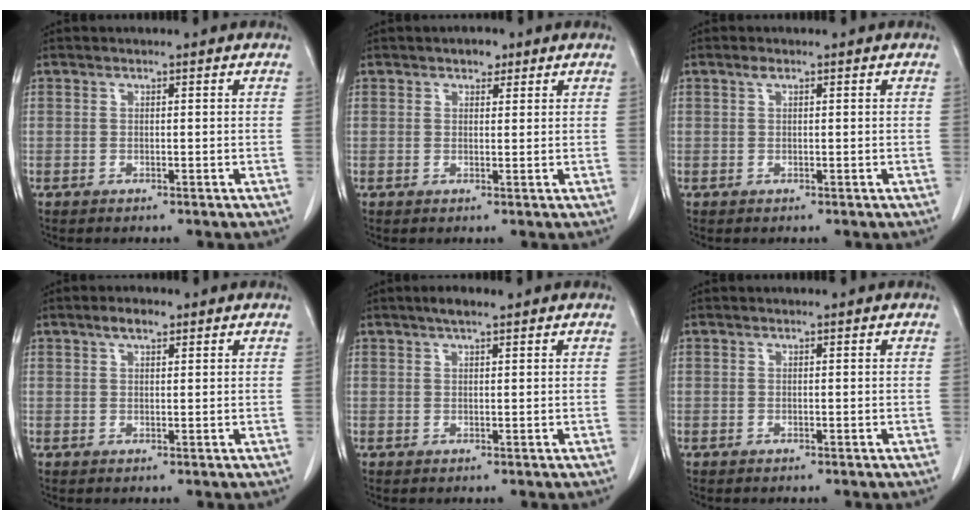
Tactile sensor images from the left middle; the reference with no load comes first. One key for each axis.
{"total": 1.9, "fx": 1.2, "fy": 1.1, "fz": 0.8, "tx": -0.014, "ty": 0.003, "tz": 0.017}
{"total": 0.7, "fx": 0.4, "fy": 0.3, "fz": 0.5, "tx": -0.012, "ty": 0.005, "tz": 0.007}
{"total": 2.5, "fx": 1.6, "fy": 0.9, "fz": 1.6, "tx": -0.035, "ty": 0.007, "tz": 0.028}
{"total": 2.3, "fx": 1.7, "fy": 0.5, "fz": 1.5, "tx": -0.032, "ty": 0.008, "tz": 0.029}
{"total": 0.0}